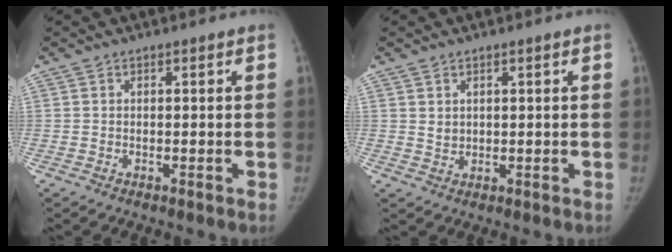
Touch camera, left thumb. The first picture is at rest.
{"total": 1.7, "force": [0.8, 1.3, 0.7], "torque": [-0.005, -0.009, 0.019]}